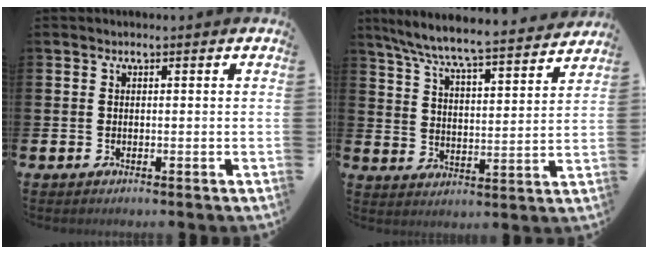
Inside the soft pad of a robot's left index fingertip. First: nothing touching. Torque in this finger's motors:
{"motor_torque": [1.04, -1.10, 0.70, 0.21]}